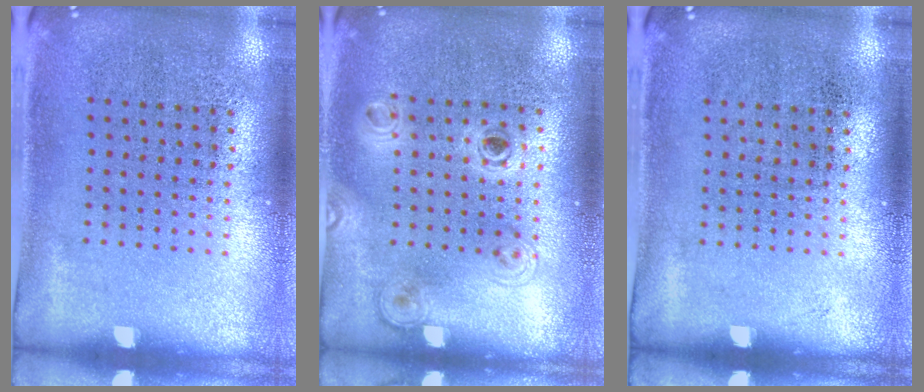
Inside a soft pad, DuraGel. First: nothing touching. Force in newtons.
{"total": 1.2, "press": 1.2, "slide": 0.5}
{"total": 0.0}